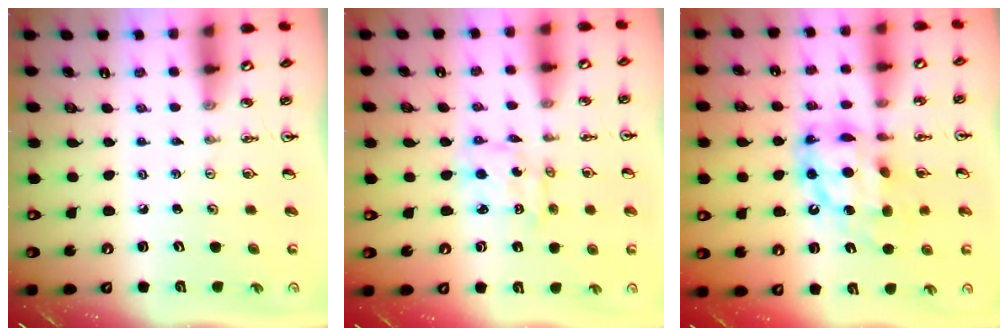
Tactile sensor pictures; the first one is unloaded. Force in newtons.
{"total": 3.5, "press": 3.5, "slide": 0.1}
{"total": 14.3, "press": 14.2, "slide": 1.3}